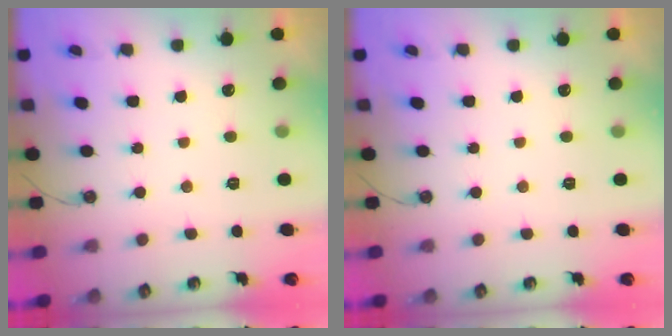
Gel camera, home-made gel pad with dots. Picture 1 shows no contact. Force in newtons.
{"total": 0.0}